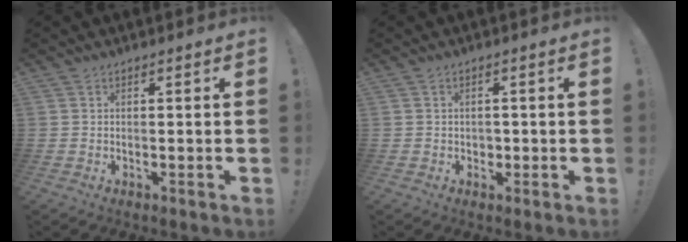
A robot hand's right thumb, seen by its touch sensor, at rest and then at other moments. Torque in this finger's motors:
{"motor_torque": [-0.15, 0.36, -0.11, -0.20, 0.00]}